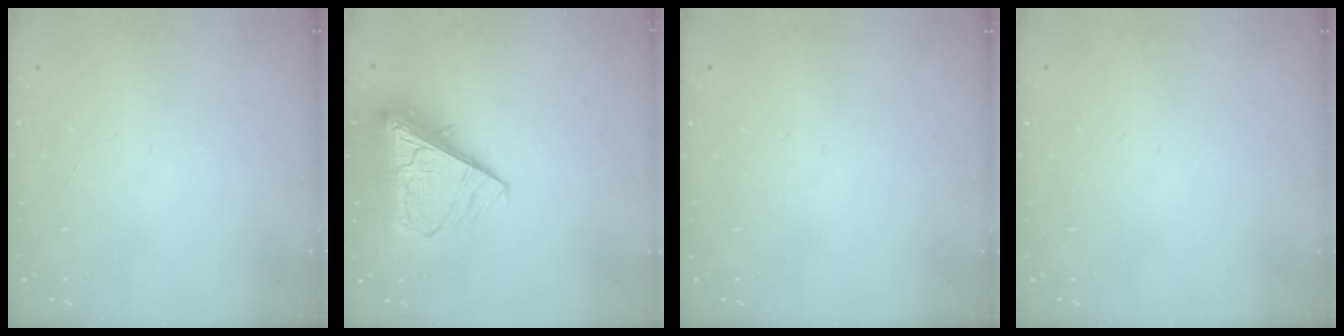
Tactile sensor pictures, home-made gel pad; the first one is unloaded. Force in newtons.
{"total": 11.2, "press": 11.1, "slide": 1.6}
{"total": 0.0}
{"total": 0.0}